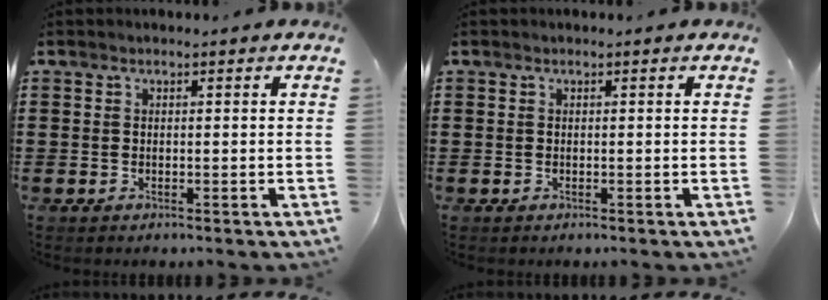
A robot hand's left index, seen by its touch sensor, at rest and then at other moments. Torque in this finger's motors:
{"motor_torque": [-0.02, -0.01, 0.00, 0.00]}